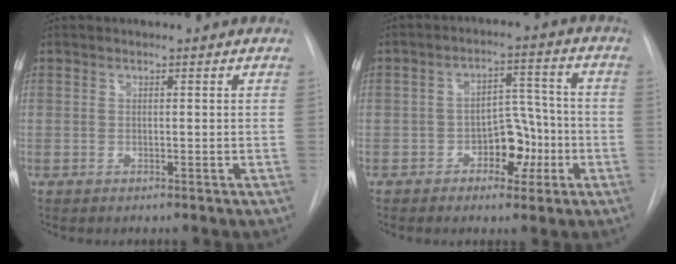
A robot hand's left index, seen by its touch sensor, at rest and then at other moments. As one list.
[{"total": 6.7, "force": [-2.7, 3.9, 4.7], "torque": [-0.062, 0.022, -0.039]}]